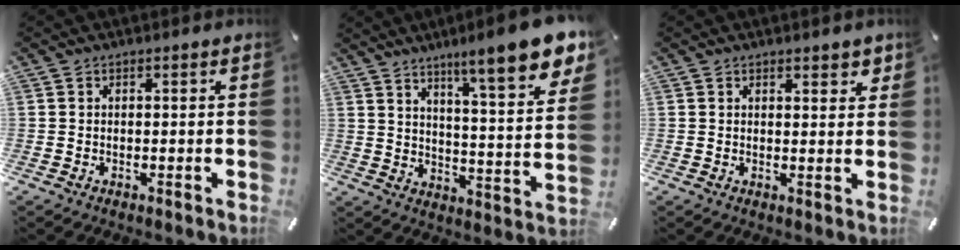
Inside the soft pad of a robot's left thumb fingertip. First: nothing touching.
{"total": 14.6, "force": [10.9, 2.5, 9.3], "torque": [-0.139, -0.090, 0.174]}
{"total": 2.3, "force": [1.9, 1.0, 0.9], "torque": [-0.011, -0.006, 0.032]}